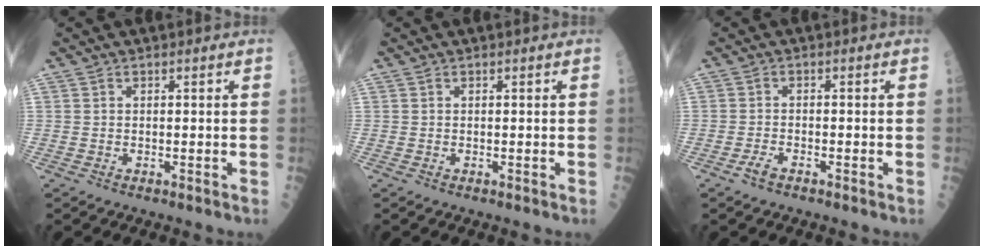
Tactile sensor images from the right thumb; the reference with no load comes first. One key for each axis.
{"total": 0.0}
{"total": 1.9, "fx": -1.3, "fy": 0.6, "fz": 1.2, "tx": -0.024, "ty": 0.010, "tz": -0.026}